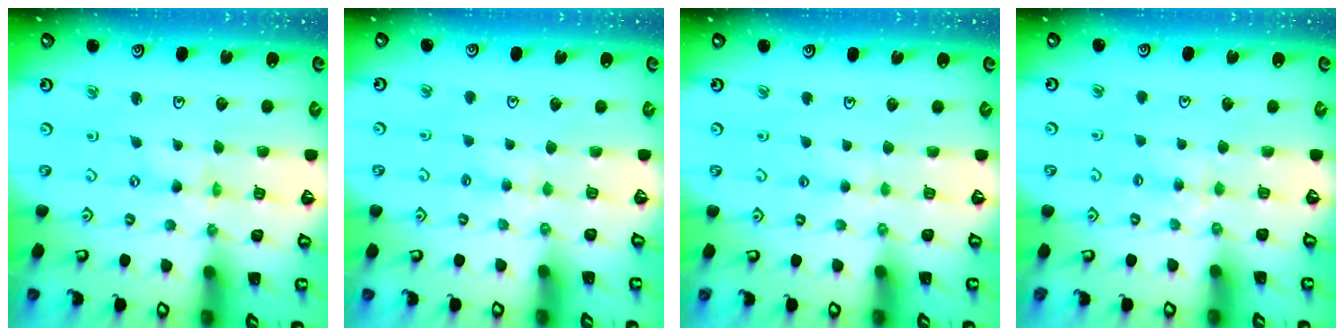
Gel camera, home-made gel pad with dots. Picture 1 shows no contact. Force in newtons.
{"total": 2.1, "press": 2.1, "slide": 0.4}
{"total": 2.7, "press": 2.6, "slide": 0.4}
{"total": 3.0, "press": 3.0, "slide": 0.5}